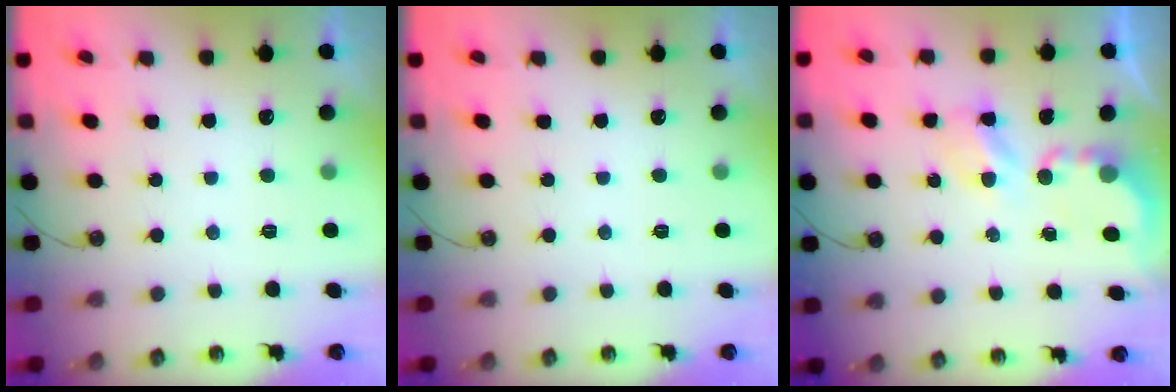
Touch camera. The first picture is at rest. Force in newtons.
{"total": 0.0}
{"total": 4.4, "press": 4.3, "slide": 0.2}